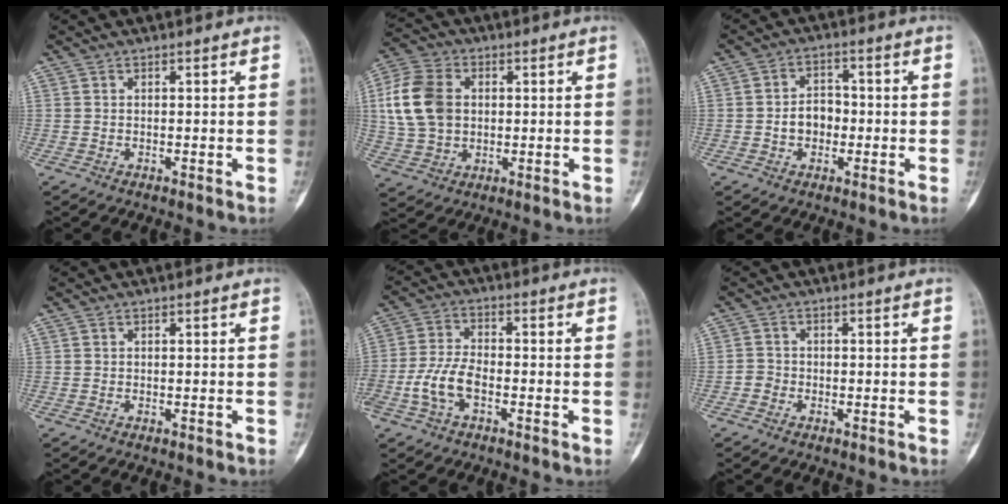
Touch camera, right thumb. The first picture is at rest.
{"total": 13.3, "force": [1.7, 9.9, 8.7], "torque": [-0.158, 0.008, 0.032]}
{"total": 5.7, "force": [-1.1, 4.5, 3.4], "torque": [-0.029, 0.022, -0.023]}
{"total": 0.0}
{"total": 7.9, "force": [-2.9, 4.5, 5.8], "torque": [-0.123, 0.023, -0.062]}
{"total": 2.0, "force": [-1.0, 1.7, 0.4], "torque": [0.004, 0.010, -0.027]}